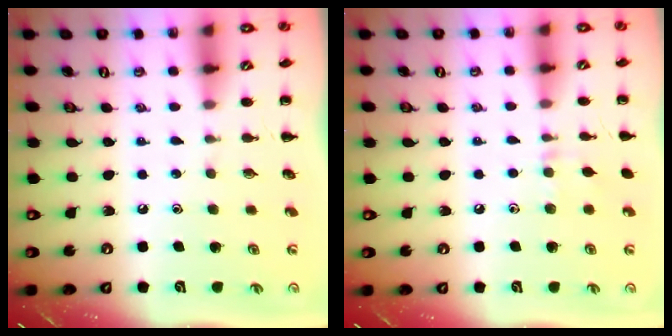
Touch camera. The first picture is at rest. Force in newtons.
{"total": 5.4, "press": 5.1, "slide": 1.9}